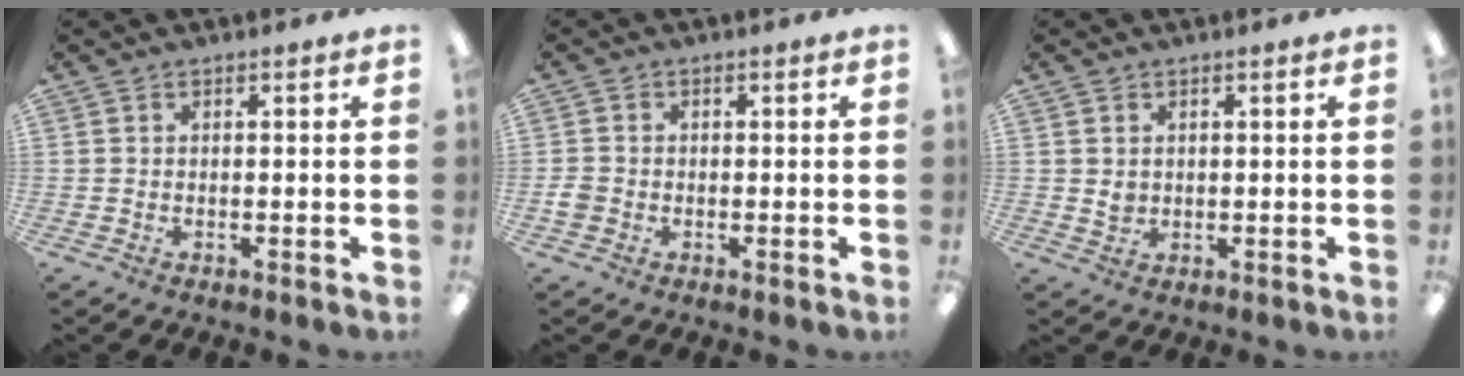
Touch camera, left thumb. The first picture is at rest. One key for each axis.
{"total": 2.5, "fx": -0.6, "fy": 2.1, "fz": 1.1, "tx": -0.016, "ty": 0.006, "tz": -0.012}
{"total": 2.0, "fx": 0.7, "fy": 1.8, "fz": 0.6, "tx": -0.006, "ty": 0.000, "tz": 0.011}